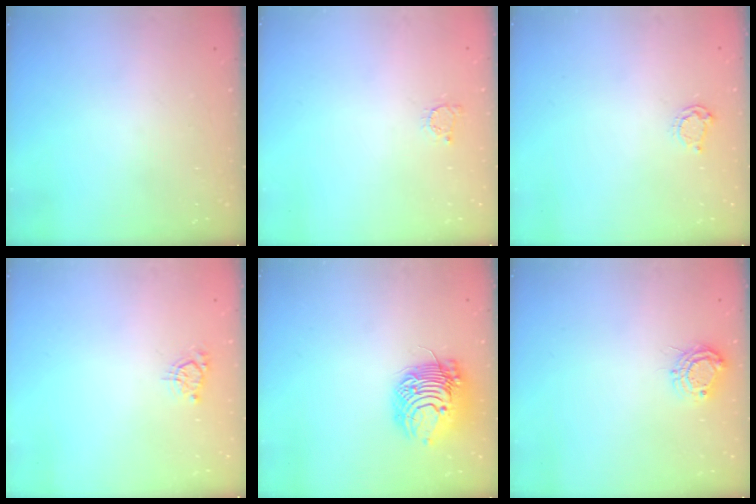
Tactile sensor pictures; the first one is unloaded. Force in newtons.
{"total": 2.2, "press": 2.2, "slide": 0.3}
{"total": 3.3, "press": 3.2, "slide": 0.4}
{"total": 4.5, "press": 4.4, "slide": 0.6}
{"total": 15.9, "press": 15.9, "slide": 0.5}
{"total": 7.8, "press": 7.7, "slide": 0.7}